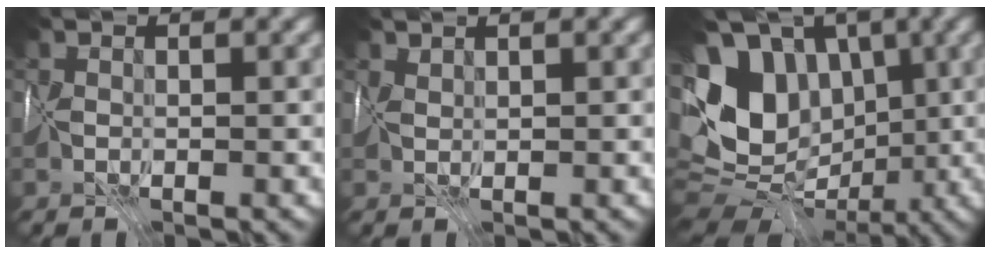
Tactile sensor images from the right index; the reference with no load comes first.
{"total": 1.6, "force": [1.4, -0.6, -0.5], "torque": [-0.001, 0.012, 0.031]}
{"total": 11.5, "force": [1.1, 9.2, 6.8], "torque": [-0.132, 0.017, 0.019]}